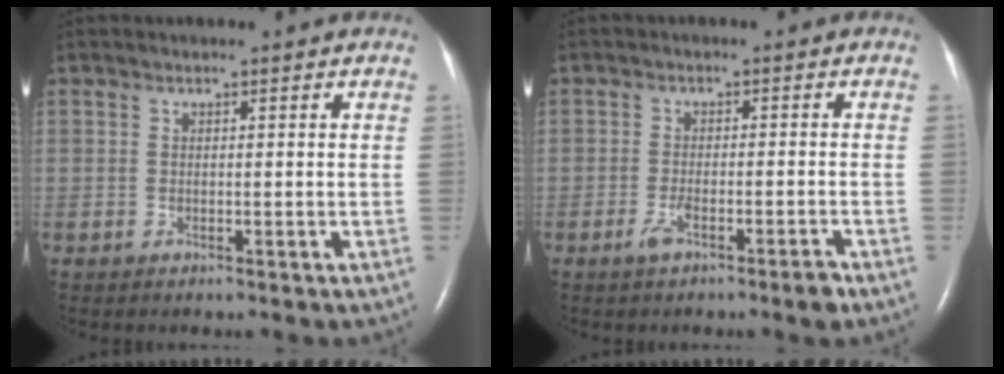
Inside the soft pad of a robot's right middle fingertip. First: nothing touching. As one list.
[{"total": 4.0, "force": [-2.5, 0.4, 3.0], "torque": [-0.056, -0.004, -0.045]}]